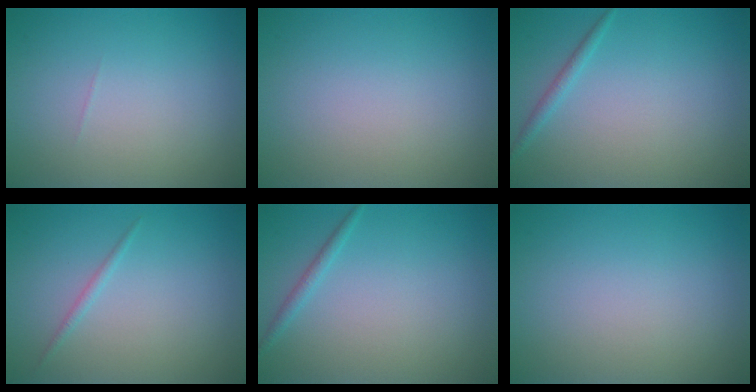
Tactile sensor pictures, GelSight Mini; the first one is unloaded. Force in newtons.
{"total": 0.0}
{"total": 1.1, "press": 1.0, "slide": 0.1}
{"total": 0.7, "press": 0.7, "slide": 0.0}
{"total": 1.1, "press": 1.0, "slide": 0.1}
{"total": 0.0}